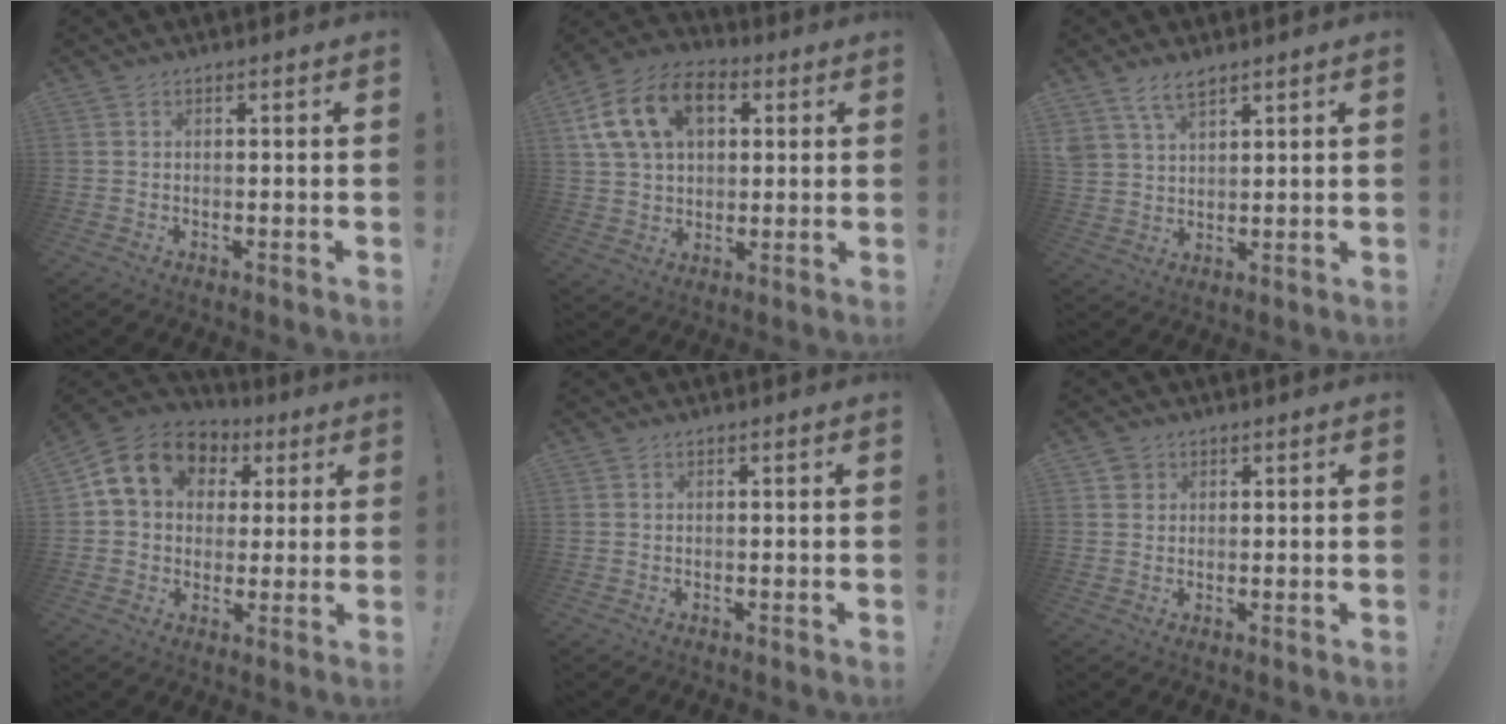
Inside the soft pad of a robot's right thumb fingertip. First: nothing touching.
{"total": 17.2, "force": [6.3, 11.9, 10.7], "torque": [-0.179, -0.009, 0.120]}
{"total": 6.4, "force": [4.6, 3.0, 3.2], "torque": [-0.062, -0.016, 0.089]}
{"total": 13.1, "force": [4.8, 10.4, 6.3], "torque": [-0.093, -0.012, 0.093]}
{"total": 0.0}
{"total": 2.3, "force": [1.2, 2.0, 0.2], "torque": [0.008, -0.005, 0.020]}